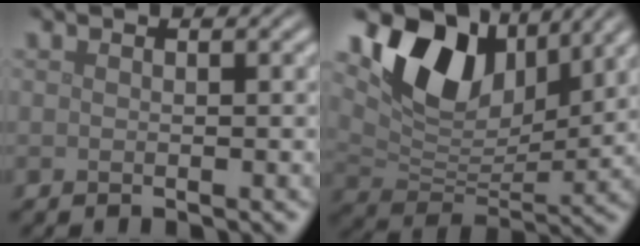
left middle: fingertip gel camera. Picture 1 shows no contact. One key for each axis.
{"total": 9.3, "fx": 4.8, "fy": 5.6, "fz": 5.5, "tx": -0.099, "ty": -0.003, "tz": 0.090}